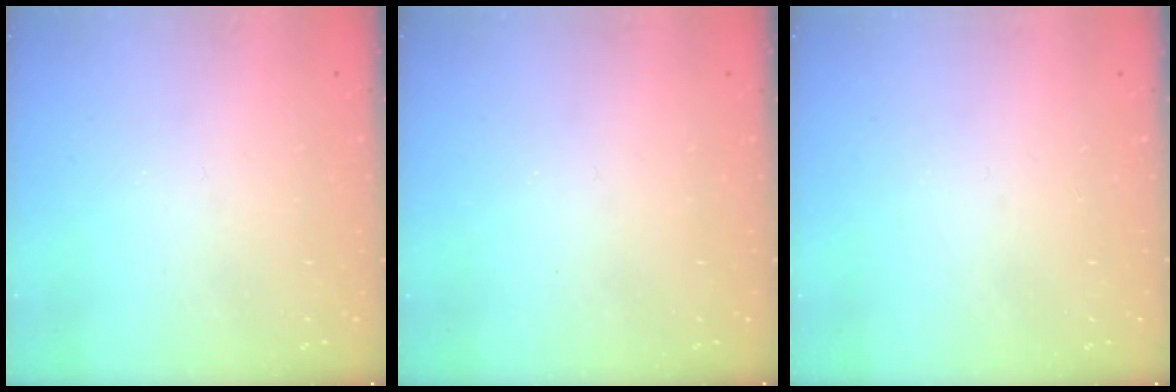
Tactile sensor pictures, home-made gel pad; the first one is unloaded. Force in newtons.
{"total": 0.0}
{"total": 0.0}